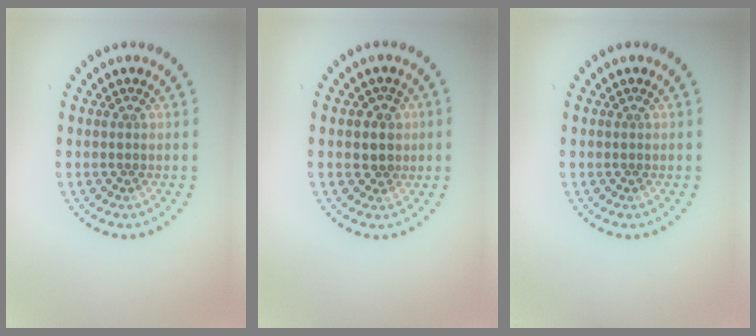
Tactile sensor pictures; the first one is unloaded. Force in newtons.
{"total": 1.7, "press": 1.6, "slide": 0.8}
{"total": 0.0}